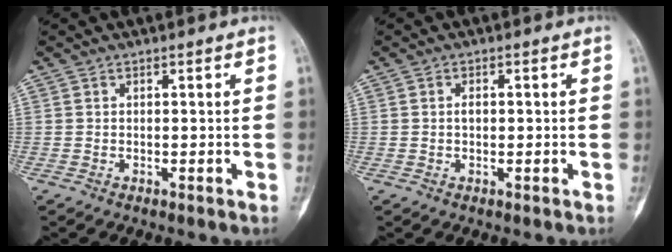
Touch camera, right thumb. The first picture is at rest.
{"total": 1.7, "force": [0.1, 0.9, 1.5], "torque": [-0.026, 0.001, 0.002]}